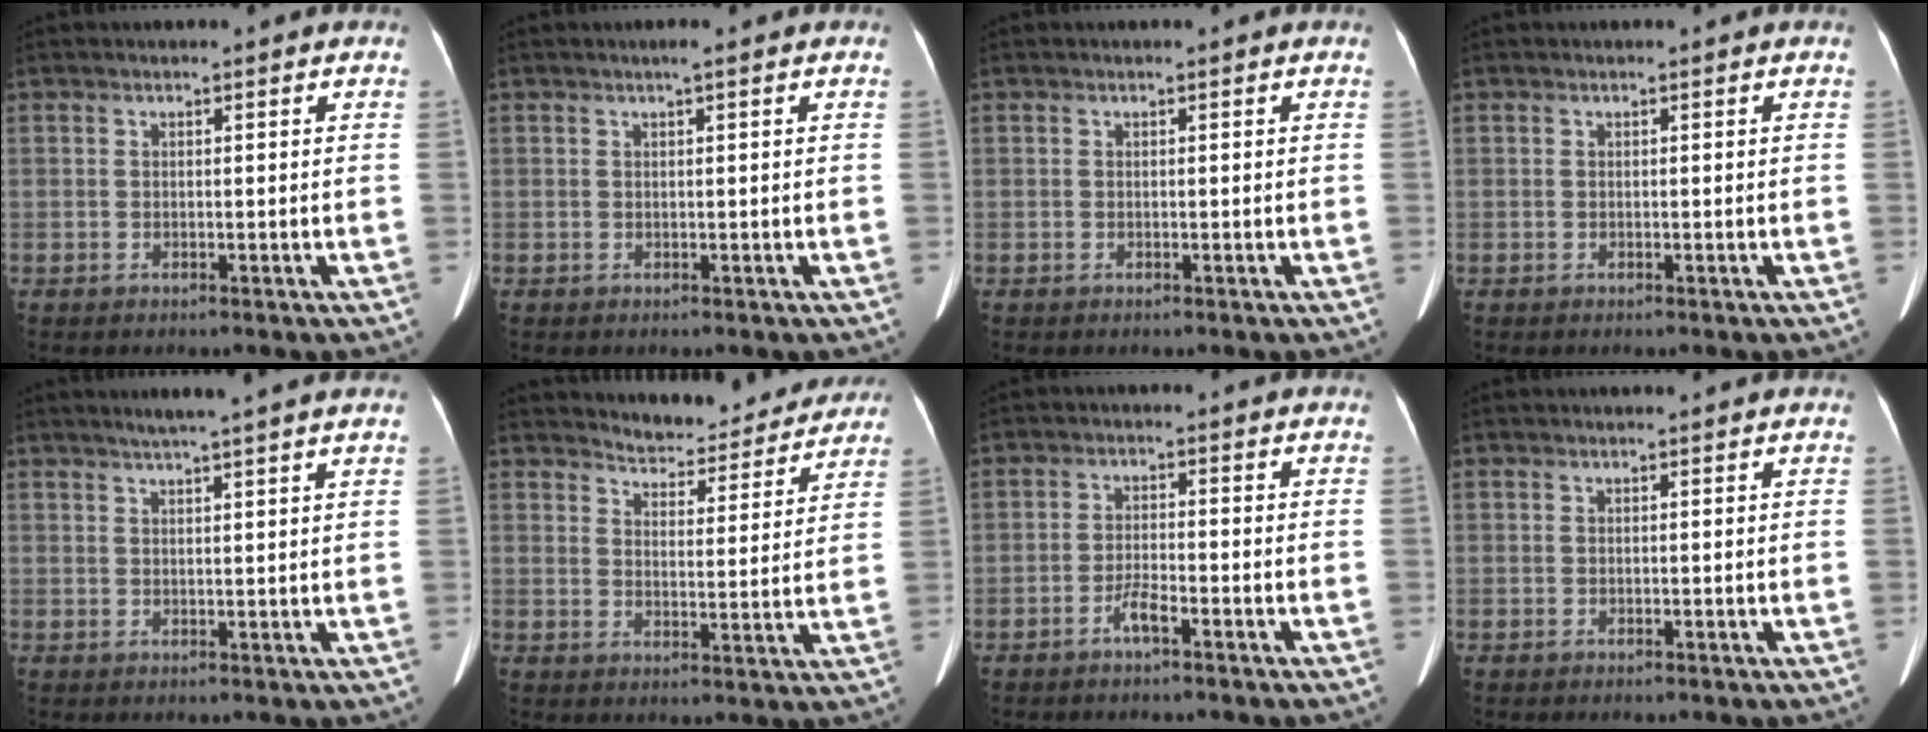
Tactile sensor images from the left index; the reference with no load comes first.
{"total": 0.9, "force": [0.6, 0.0, 0.6], "torque": [-0.012, 0.010, 0.012]}
{"total": 0.0}
{"total": 0.0}
{"total": 6.8, "force": [5.7, -0.9, 3.6], "torque": [-0.052, 0.017, 0.073]}
{"total": 11.6, "force": [11.2, 2.5, 1.6], "torque": [-0.013, -0.010, 0.137]}
{"total": 2.5, "force": [-1.6, 0.2, 1.9], "torque": [-0.040, -0.001, -0.033]}
{"total": 1.1, "force": [1.0, 0.0, 0.2], "torque": [-0.009, 0.005, 0.009]}